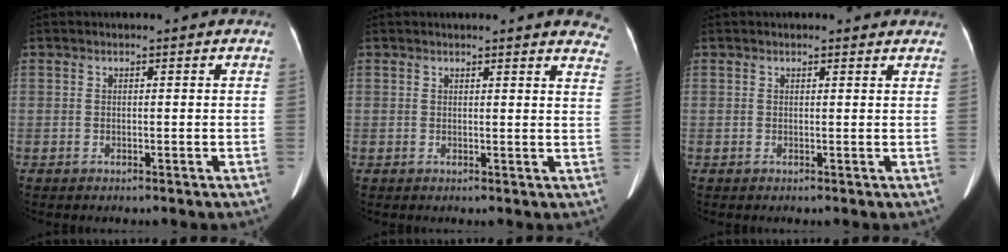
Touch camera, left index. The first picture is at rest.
{"total": 11.4, "force": [10.7, 1.5, 3.5], "torque": [-0.007, -0.052, 0.085]}
{"total": 2.9, "force": [2.7, 0.8, 0.8], "torque": [-0.005, -0.007, 0.020]}